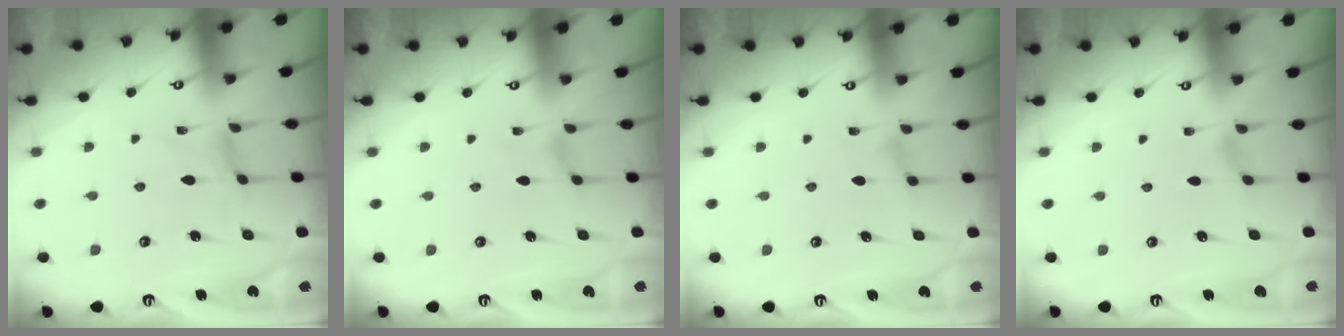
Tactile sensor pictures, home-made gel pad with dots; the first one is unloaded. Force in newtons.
{"total": 0.0}
{"total": 1.1, "press": 1.1, "slide": 0.4}
{"total": 0.0}